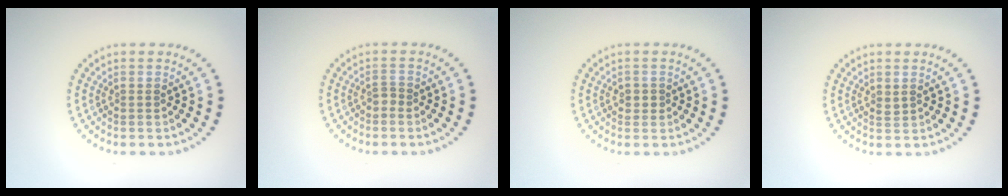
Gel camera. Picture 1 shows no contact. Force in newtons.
{"total": 0.9, "press": 0.6, "slide": 0.7}
{"total": 1.1, "press": 1.1, "slide": 0.4}
{"total": 0.5, "press": 0.4, "slide": 0.3}